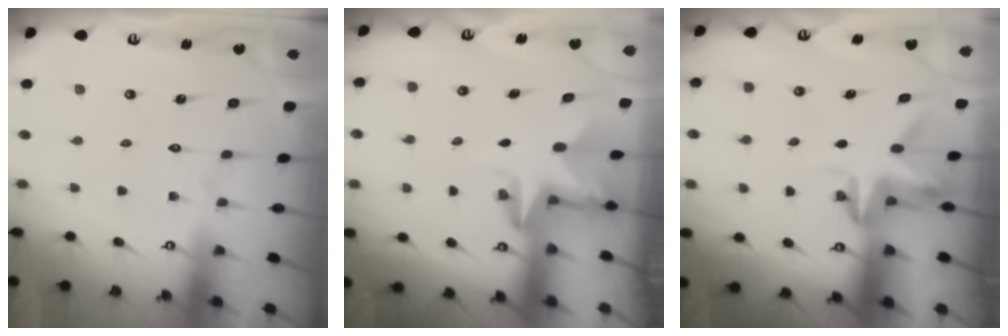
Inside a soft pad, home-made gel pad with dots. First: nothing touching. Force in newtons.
{"total": 2.8, "press": 2.8, "slide": 0.2}
{"total": 3.2, "press": 3.2, "slide": 0.3}